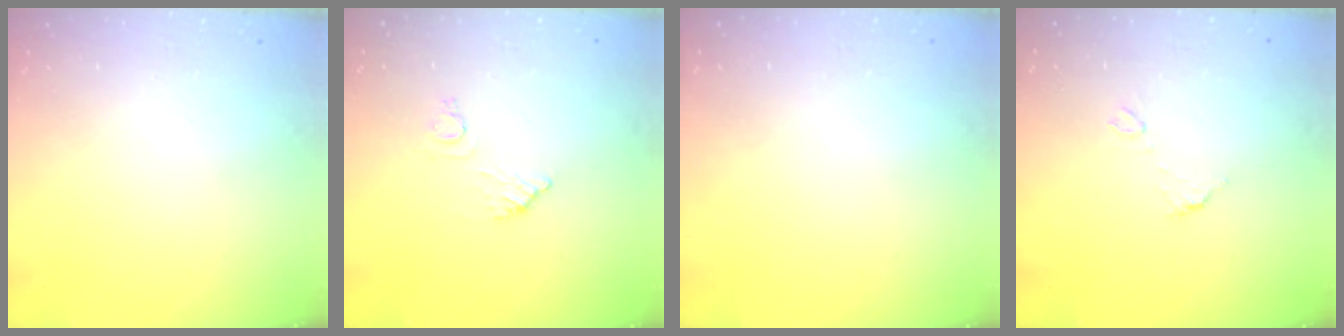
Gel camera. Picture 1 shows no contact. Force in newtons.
{"total": 5.0, "press": 5.0, "slide": 0.3}
{"total": 3.0, "press": 3.0, "slide": 0.1}
{"total": 5.0, "press": 4.9, "slide": 0.4}